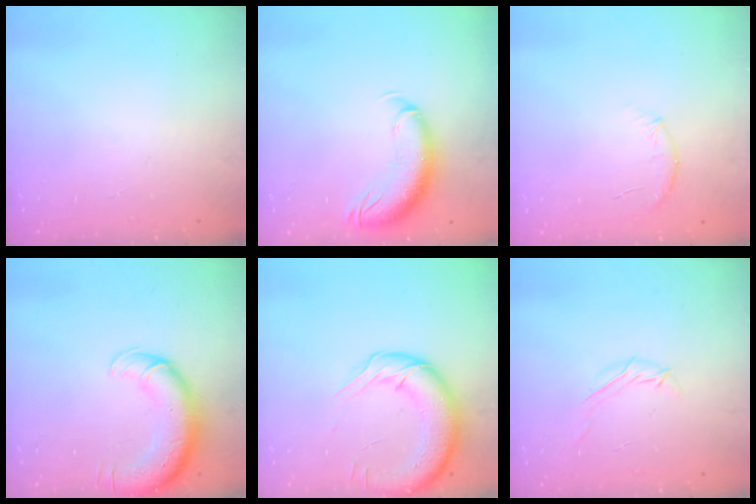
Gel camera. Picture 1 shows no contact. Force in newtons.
{"total": 12.1, "press": 11.8, "slide": 2.7}
{"total": 8.3, "press": 8.1, "slide": 1.7}
{"total": 14.4, "press": 14.0, "slide": 3.4}
{"total": 15.7, "press": 15.3, "slide": 3.6}
{"total": 4.5, "press": 4.4, "slide": 0.9}